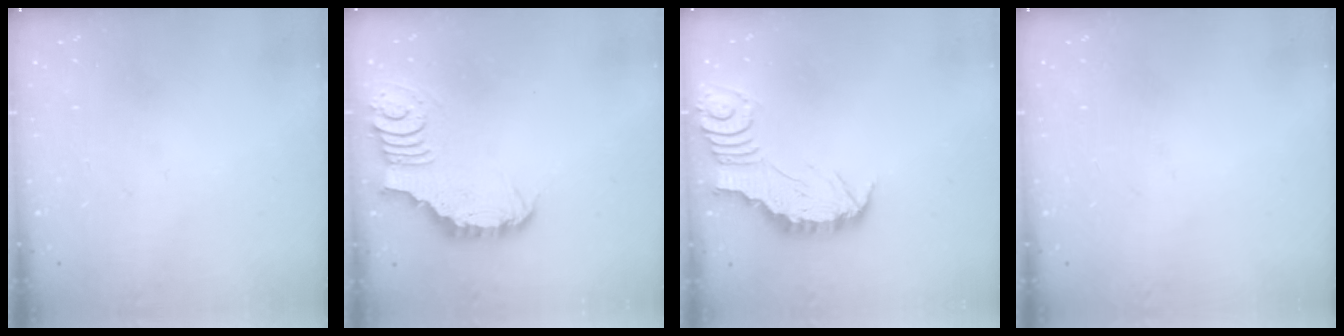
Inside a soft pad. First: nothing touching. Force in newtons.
{"total": 3.4, "press": 3.4, "slide": 0.3}
{"total": 2.9, "press": 2.9, "slide": 0.3}
{"total": 0.0}